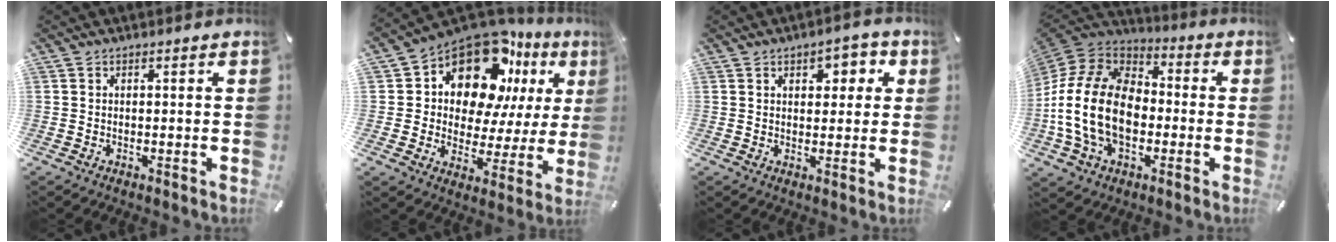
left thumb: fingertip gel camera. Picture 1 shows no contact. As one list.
[{"total": 16.3, "force": [11.1, 8.8, 8.1], "torque": [-0.146, -0.090, 0.195]}, {"total": 4.6, "force": [1.7, 3.2, 2.8], "torque": [-0.023, -0.007, 0.018]}, {"total": 20.4, "force": [-3.9, 14.4, 13.9], "torque": [-0.305, 0.033, -0.067]}]